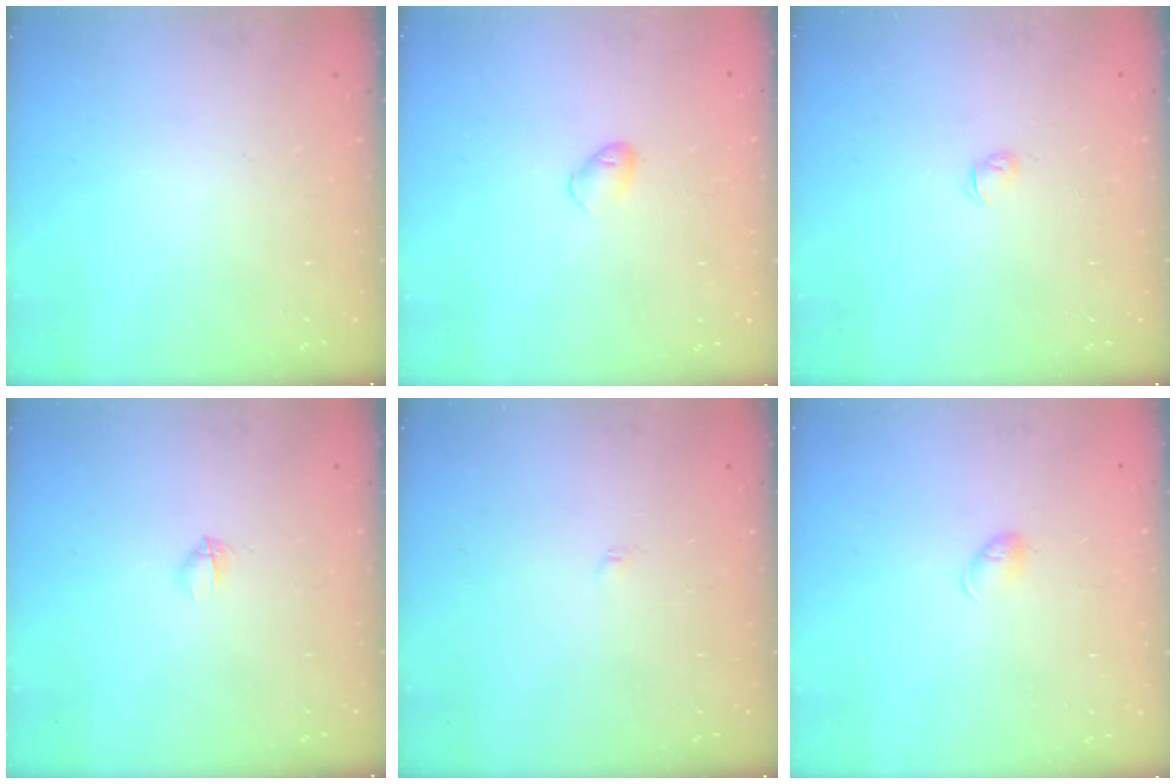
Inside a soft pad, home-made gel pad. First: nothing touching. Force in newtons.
{"total": 4.8, "press": 4.8, "slide": 0.7}
{"total": 3.1, "press": 3.1, "slide": 0.5}
{"total": 2.3, "press": 2.2, "slide": 0.8}
{"total": 1.8, "press": 1.7, "slide": 0.3}
{"total": 4.1, "press": 4.0, "slide": 0.7}